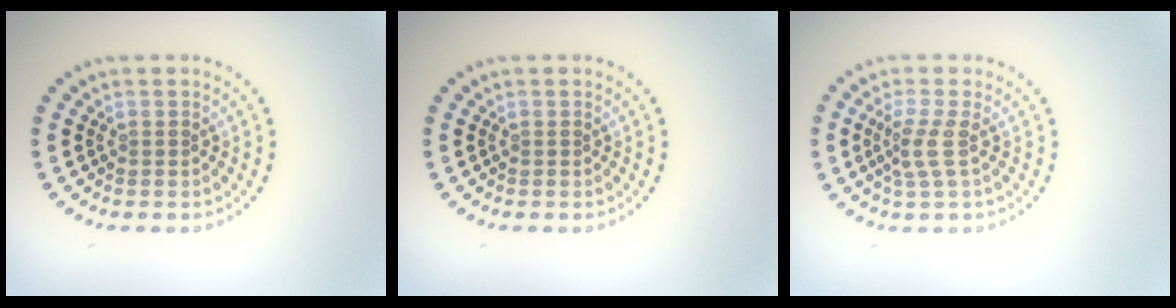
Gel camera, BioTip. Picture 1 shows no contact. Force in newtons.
{"total": 0.0}
{"total": 2.3, "press": 1.6, "slide": 1.6}